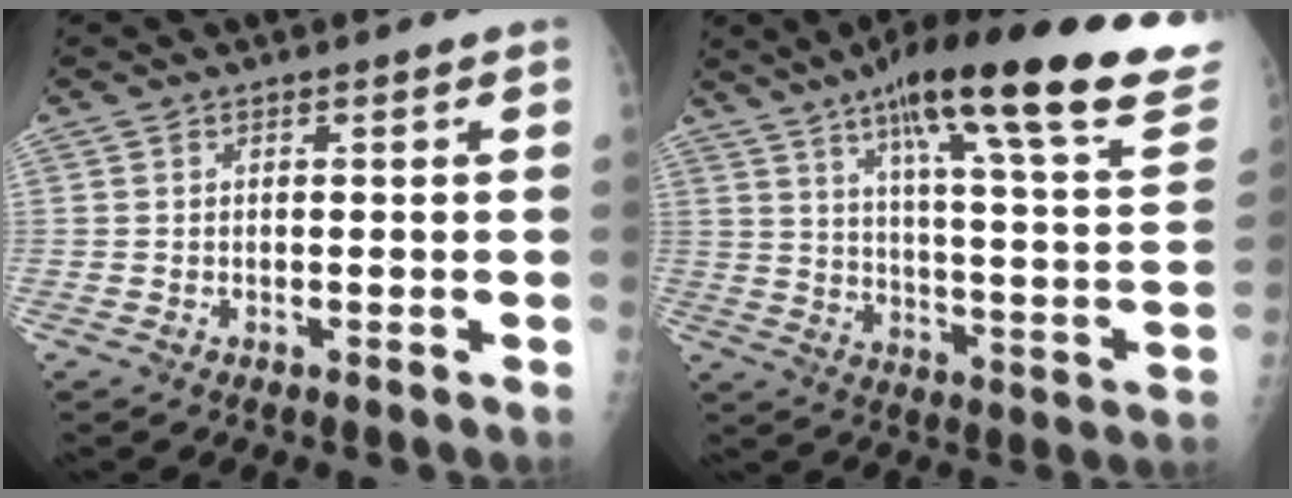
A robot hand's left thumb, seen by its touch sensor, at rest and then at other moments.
{"total": 31.6, "force": [21.0, 5.9, 22.8], "torque": [-0.297, -0.065, 0.293]}